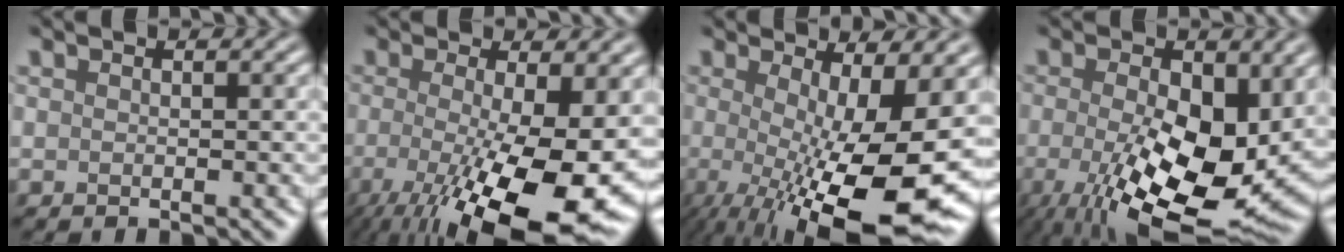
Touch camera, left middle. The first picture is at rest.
{"total": 14.5, "force": [-3.7, 4.1, 13.4], "torque": [-0.180, -0.021, -0.044]}
{"total": 13.6, "force": [-2.6, 3.8, 12.8], "torque": [-0.182, -0.019, -0.027]}
{"total": 13.3, "force": [-2.3, 5.5, 11.8], "torque": [-0.199, -0.017, -0.027]}